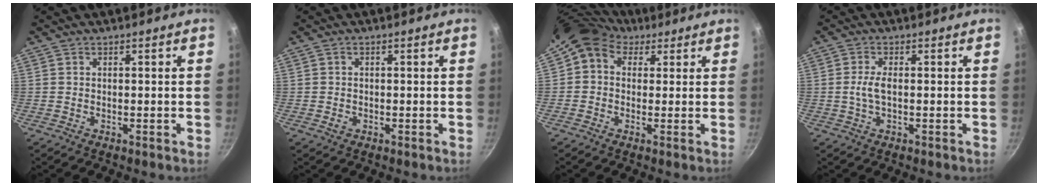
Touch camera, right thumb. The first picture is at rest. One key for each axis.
{"total": 1.3, "fx": -0.5, "fy": 1.1, "fz": 0.5, "tx": -0.005, "ty": 0.000, "tz": -0.008}
{"total": 7.6, "fx": 3.5, "fy": 5.9, "fz": 3.3, "tx": -0.045, "ty": 0.007, "tz": 0.042}
{"total": 3.3, "fx": -0.2, "fy": 1.2, "fz": 3.0, "tx": -0.067, "ty": 0.004, "tz": -0.005}